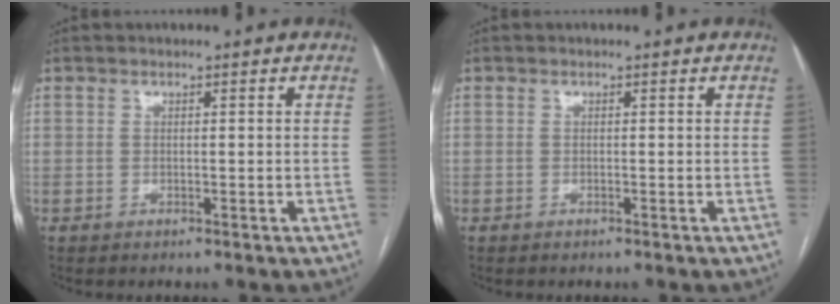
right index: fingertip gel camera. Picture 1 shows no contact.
{"total": 0.0}